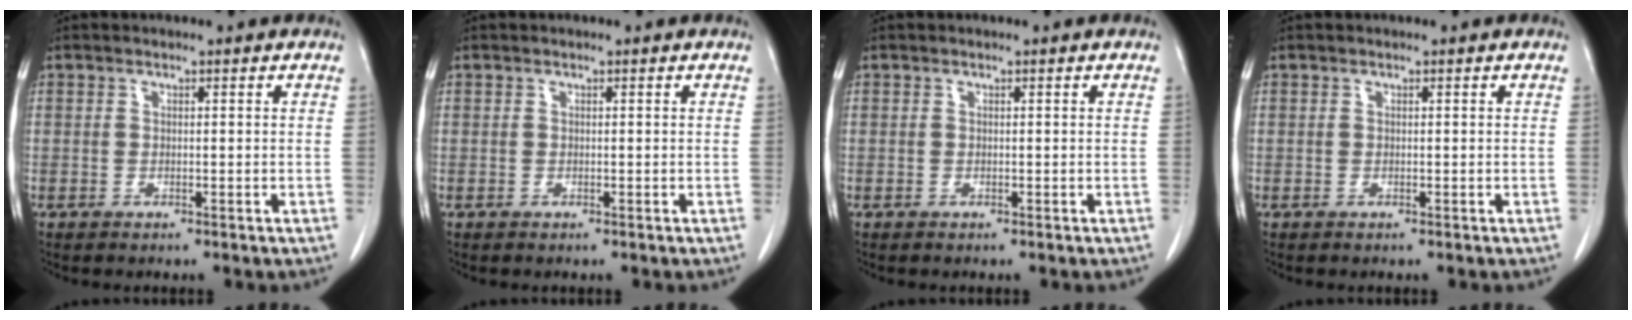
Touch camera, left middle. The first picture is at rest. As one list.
[{"total": 0.0}, {"total": 0.0}, {"total": 0.0}]